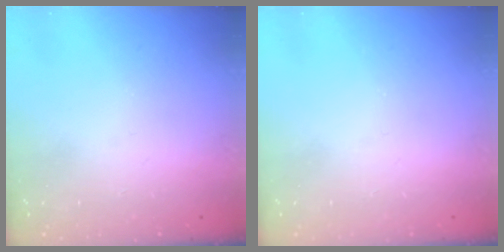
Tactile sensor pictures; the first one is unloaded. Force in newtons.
{"total": 0.0}